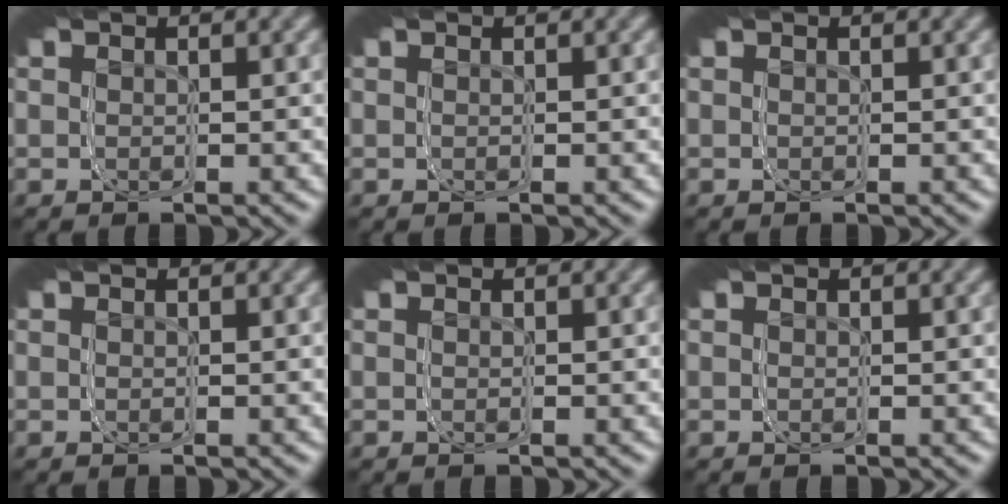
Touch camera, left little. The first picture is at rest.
{"total": 0.0}
{"total": 0.0}
{"total": 0.0}
{"total": 0.0}
{"total": 0.0}